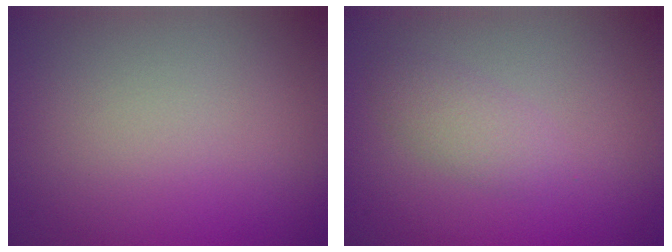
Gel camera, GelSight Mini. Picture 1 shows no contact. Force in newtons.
{"total": 1.8, "press": 1.8, "slide": 0.1}